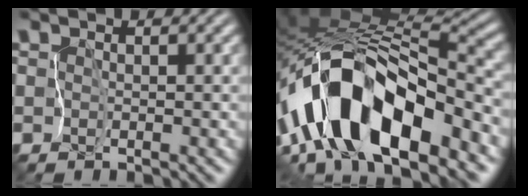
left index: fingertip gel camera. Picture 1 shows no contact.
{"total": 12.5, "force": [-6.2, 4.9, 9.8], "torque": [-0.171, 0.014, -0.098]}